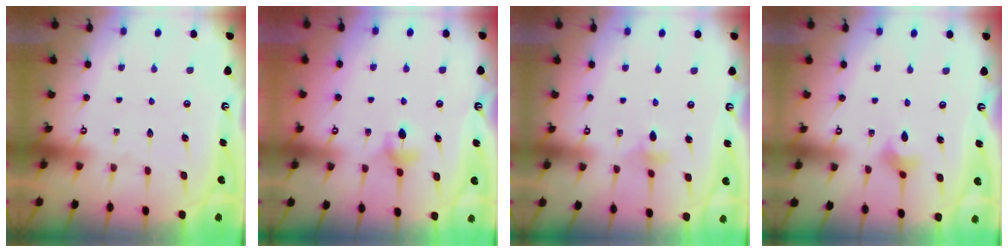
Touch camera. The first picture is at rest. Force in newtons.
{"total": 5.2, "press": 5.1, "slide": 0.7}
{"total": 4.0, "press": 3.8, "slide": 1.2}
{"total": 2.6, "press": 2.6, "slide": 0.5}